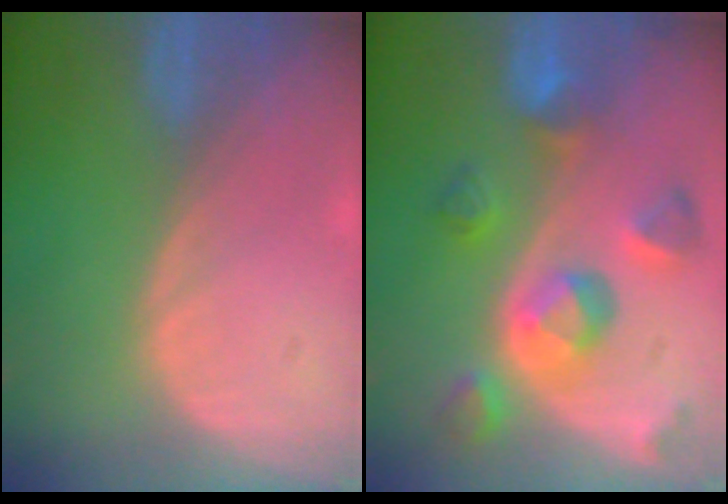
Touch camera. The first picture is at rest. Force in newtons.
{"total": 9.7, "press": 8.8, "slide": 4.1}